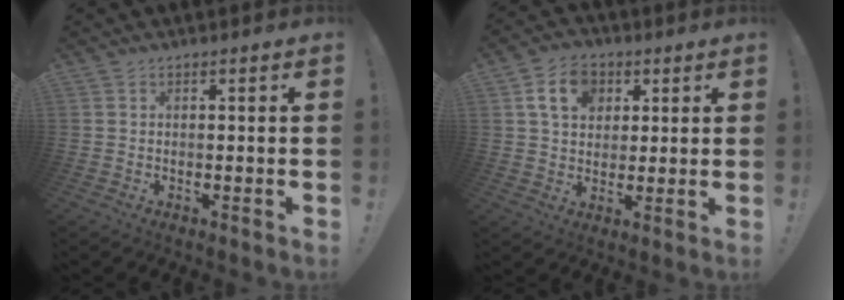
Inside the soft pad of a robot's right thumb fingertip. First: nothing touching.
{"total": 10.6, "force": [4.1, 8.2, 5.4], "torque": [-0.079, -0.004, 0.078]}